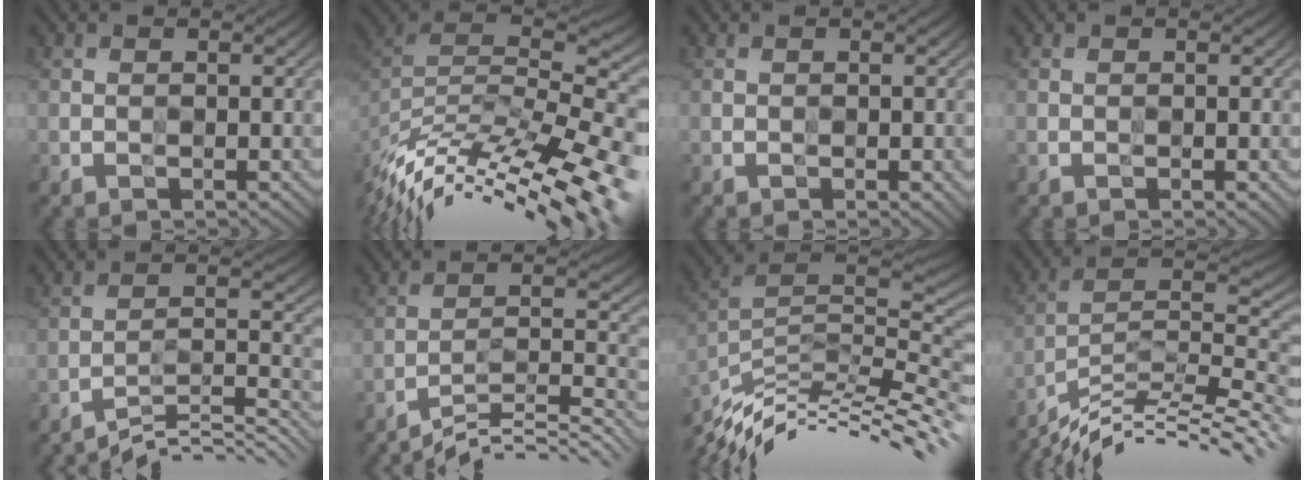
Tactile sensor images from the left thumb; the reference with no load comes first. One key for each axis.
{"total": 13.4, "fx": -9.0, "fy": 4.7, "fz": 8.7, "tx": -0.161, "ty": 0.019, "tz": -0.150}
{"total": 1.5, "fx": -0.5, "fy": 0.7, "fz": 1.2, "tx": -0.009, "ty": -0.002, "tz": -0.003}
{"total": 0.0}
{"total": 8.6, "fx": -7.7, "fy": 1.0, "fz": 3.7, "tx": -0.047, "ty": 0.007, "tz": -0.133}
{"total": 10.6, "fx": -9.2, "fy": 1.6, "fz": 5.0, "tx": -0.074, "ty": 0.004, "tz": -0.154}
{"total": 11.5, "fx": -5.7, "fy": 3.5, "fz": 9.4, "tx": -0.175, "ty": 0.011, "tz": -0.102}
{"total": 12.6, "fx": -8.7, "fy": 3.0, "fz": 8.6, "tx": -0.145, "ty": 0.007, "tz": -0.149}